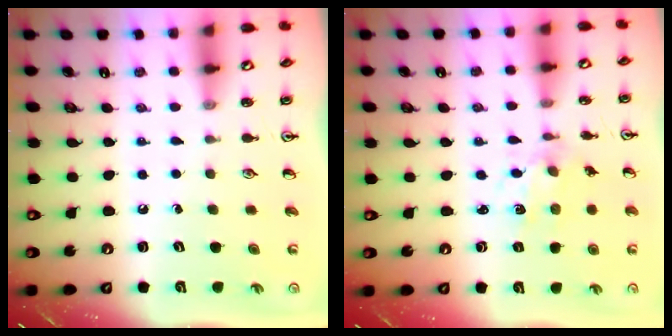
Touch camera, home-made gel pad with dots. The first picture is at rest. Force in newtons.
{"total": 2.6, "press": 2.5, "slide": 0.4}